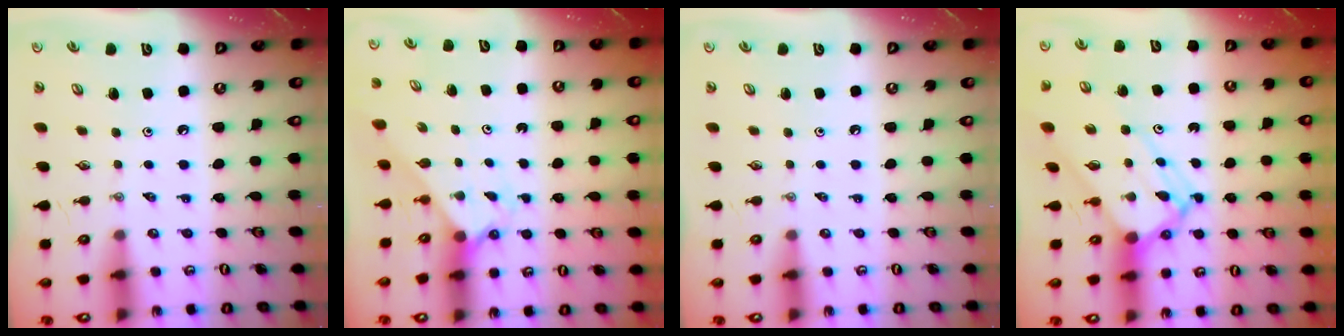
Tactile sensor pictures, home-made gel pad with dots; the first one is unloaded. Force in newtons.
{"total": 2.3, "press": 2.3, "slide": 0.2}
{"total": 0.0}
{"total": 10.4, "press": 10.4, "slide": 1.1}